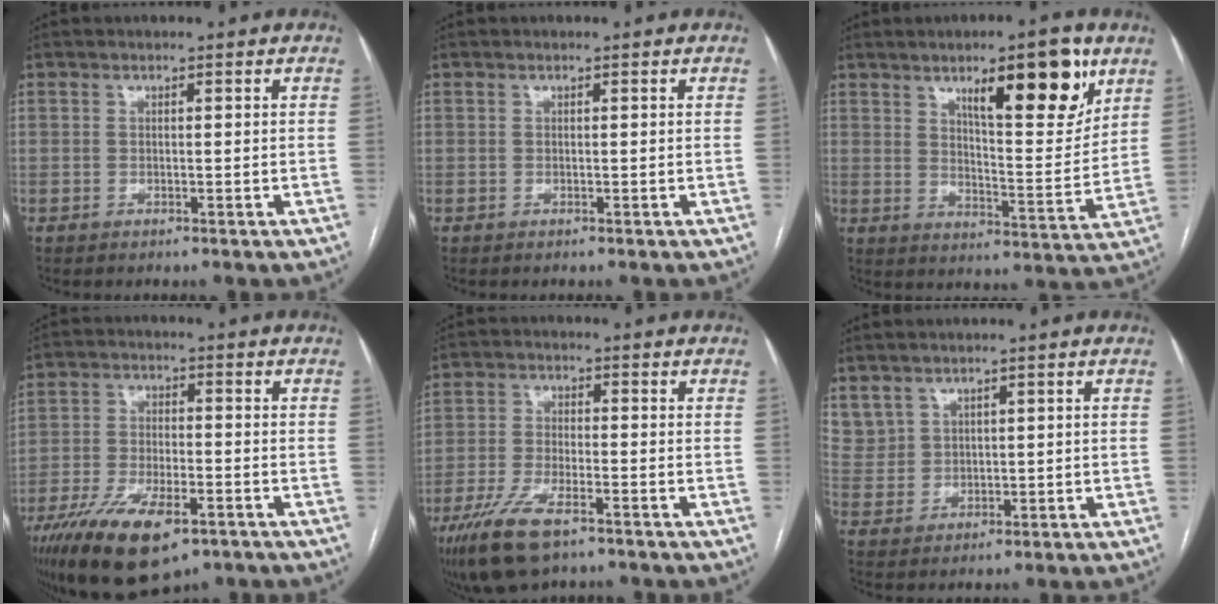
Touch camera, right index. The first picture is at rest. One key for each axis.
{"total": 0.0}
{"total": 13.6, "fx": 7.8, "fy": 2.8, "fz": 10.8, "tx": -0.154, "ty": -0.008, "tz": 0.118}
{"total": 14.3, "fx": -8.8, "fy": 5.1, "fz": 10.0, "tx": -0.195, "ty": -0.019, "tz": -0.149}
{"total": 9.7, "fx": -6.3, "fy": 2.8, "fz": 6.8, "tx": -0.139, "ty": -0.017, "tz": -0.113}
{"total": 5.3, "fx": 3.6, "fy": 3.8, "fz": 0.9, "tx": -0.026, "ty": 0.013, "tz": 0.086}